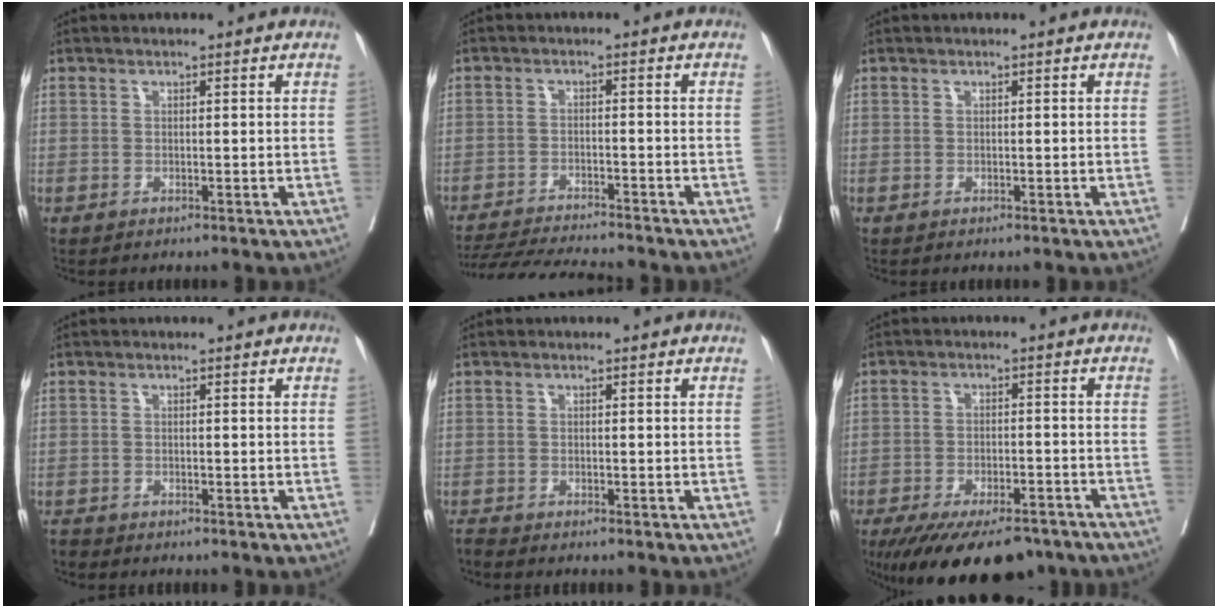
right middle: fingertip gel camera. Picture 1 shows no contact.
{"total": 11.2, "force": [-10.5, 0.0, 3.8], "torque": [-0.061, -0.015, -0.163]}
{"total": 0.0}
{"total": 1.1, "force": [-1.1, 0.1, -0.1], "torque": [-0.008, -0.005, -0.022]}
{"total": 1.2, "force": [-1.2, -0.3, 0.0], "torque": [-0.009, -0.007, -0.025]}
{"total": 15.5, "force": [-12.0, 5.8, 8.0], "torque": [-0.138, -0.016, -0.171]}